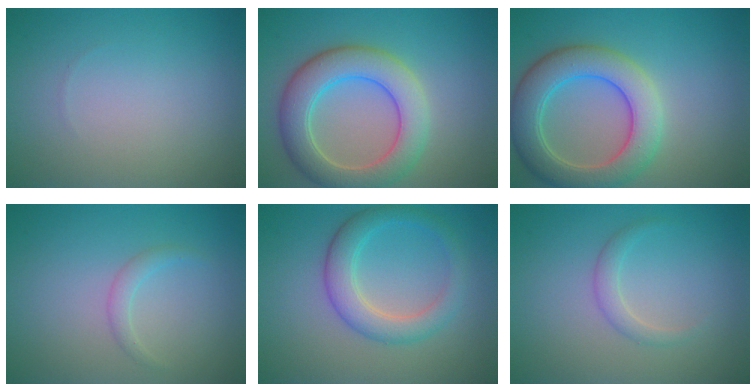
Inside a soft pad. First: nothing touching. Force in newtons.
{"total": 6.9, "press": 6.9, "slide": 0.8}
{"total": 7.0, "press": 7.0, "slide": 0.7}
{"total": 1.2, "press": 1.2, "slide": 0.0}
{"total": 4.0, "press": 4.0, "slide": 0.1}
{"total": 1.5, "press": 1.5, "slide": 0.1}